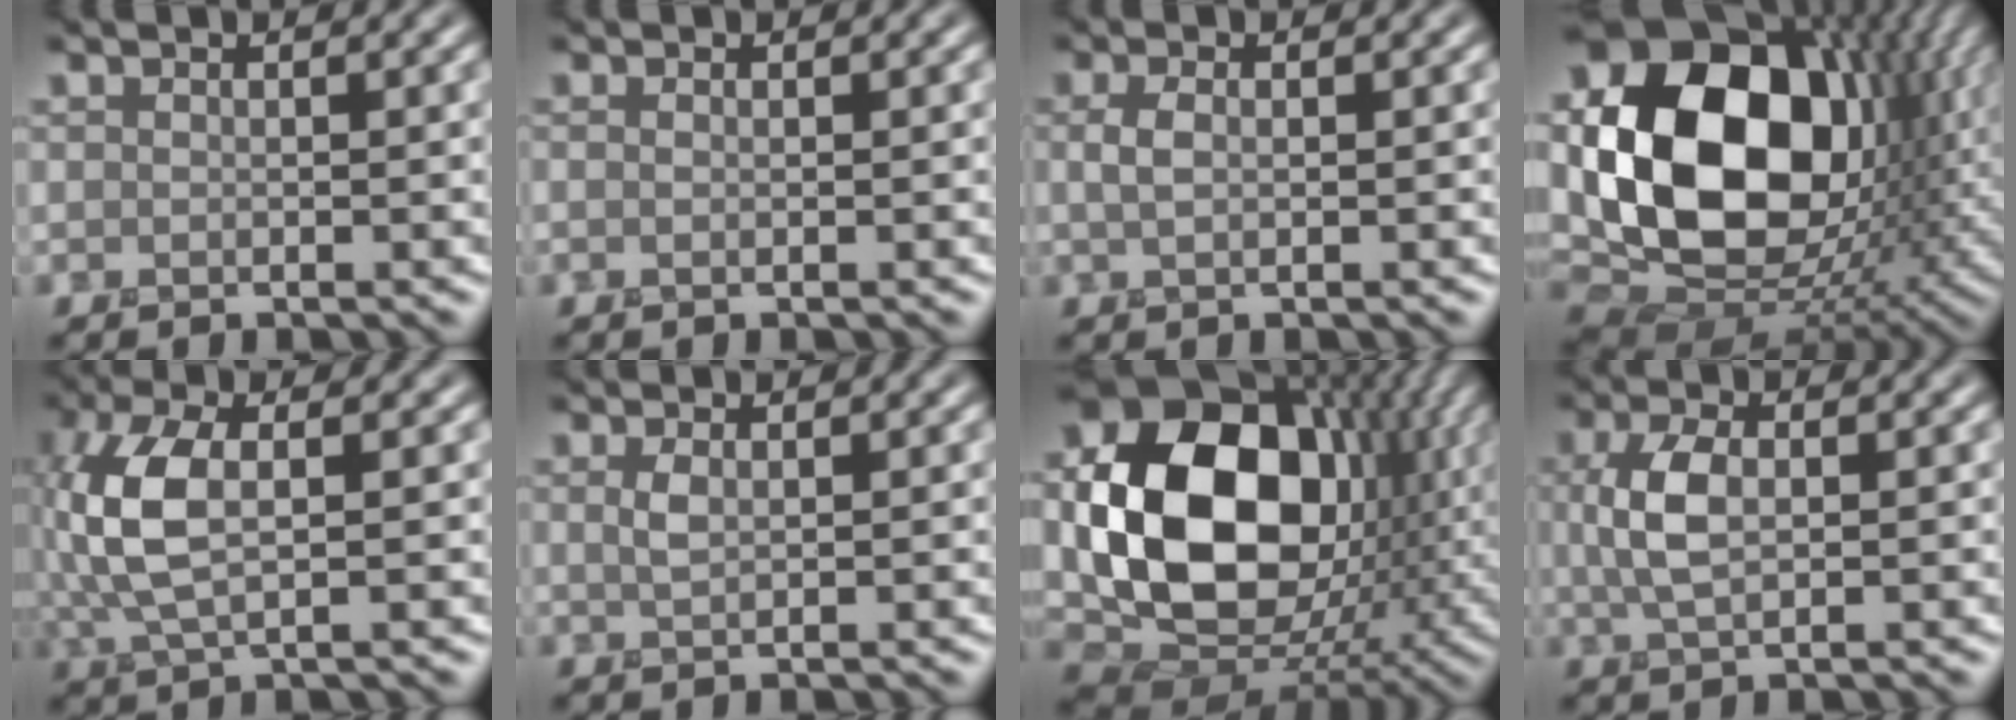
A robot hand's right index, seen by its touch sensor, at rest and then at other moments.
{"total": 0.0}
{"total": 1.2, "force": [0.0, 0.6, 1.1], "torque": [-0.031, 0.000, -0.002]}
{"total": 19.5, "force": [2.0, 13.5, 13.9], "torque": [-0.307, -0.010, 0.048]}
{"total": 6.7, "force": [0.3, 3.0, 6.0], "torque": [-0.149, 0.011, -0.002]}
{"total": 1.0, "force": [0.2, 0.4, 0.8], "torque": [-0.026, -0.001, 0.008]}
{"total": 17.4, "force": [1.6, 13.0, 11.4], "torque": [-0.234, -0.019, 0.035]}
{"total": 3.7, "force": [0.4, 1.9, 3.1], "torque": [-0.077, 0.002, 0.006]}